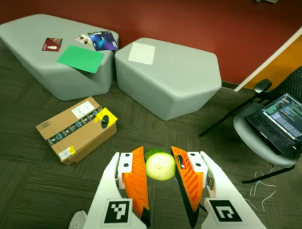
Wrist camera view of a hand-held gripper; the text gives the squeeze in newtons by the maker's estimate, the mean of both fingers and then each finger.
{"total": 8.9, "left": 8.7, "right": 9.1}